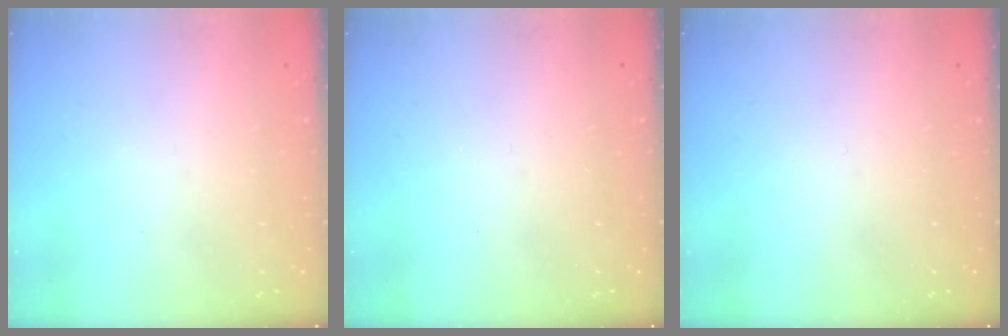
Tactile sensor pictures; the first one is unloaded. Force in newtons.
{"total": 0.0}
{"total": 0.0}